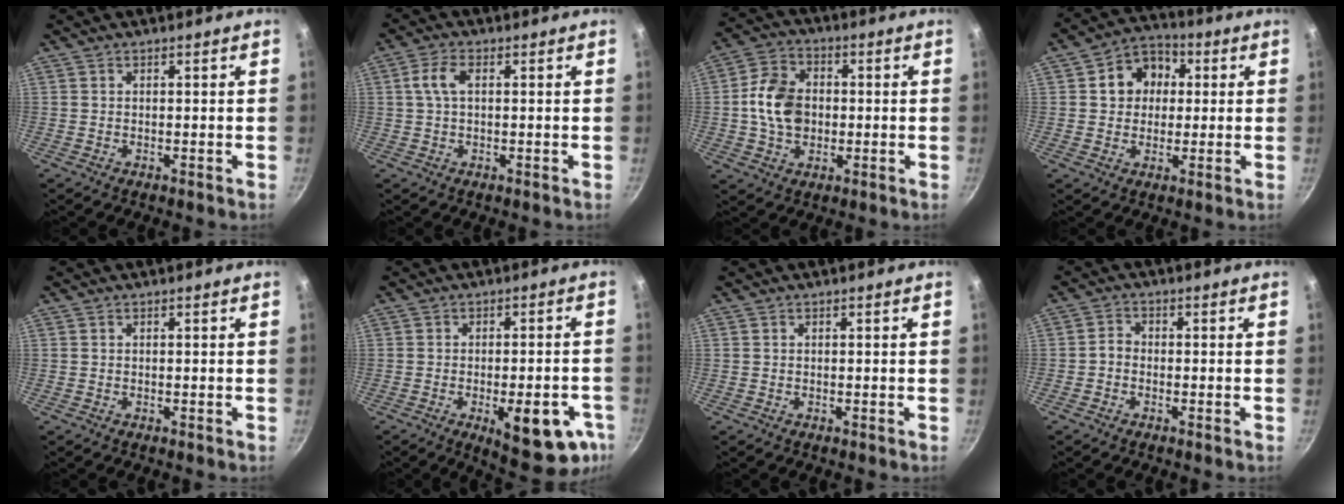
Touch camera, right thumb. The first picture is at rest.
{"total": 4.3, "force": [0.9, 1.9, 3.8], "torque": [-0.085, 0.012, 0.015]}
{"total": 10.9, "force": [-0.1, 8.3, 7.2], "torque": [-0.112, 0.017, -0.011]}
{"total": 9.2, "force": [1.7, 7.8, 4.5], "torque": [-0.027, 0.014, 0.013]}
{"total": 0.0}
{"total": 15.0, "force": [-5.8, 5.9, 12.6], "torque": [-0.122, 0.009, -0.067]}
{"total": 0.0}
{"total": 2.0, "force": [-0.8, 1.5, 1.0], "torque": [-0.019, 0.016, -0.022]}